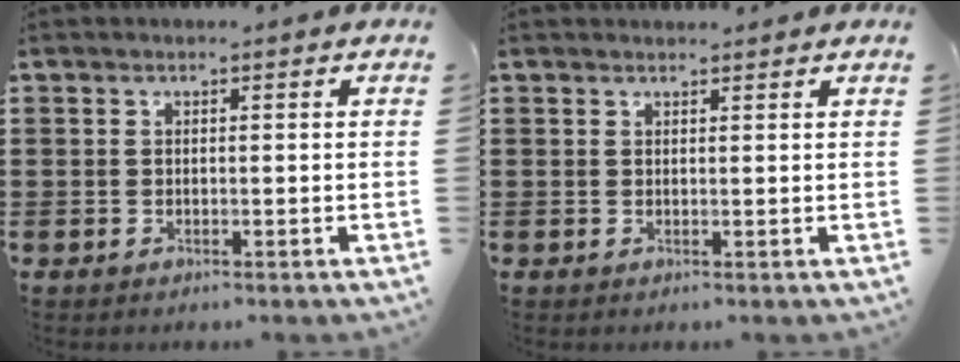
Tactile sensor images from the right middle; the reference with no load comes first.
{"total": 1.0, "force": [1.0, 0.0, -0.1], "torque": [-0.002, -0.003, 0.018]}